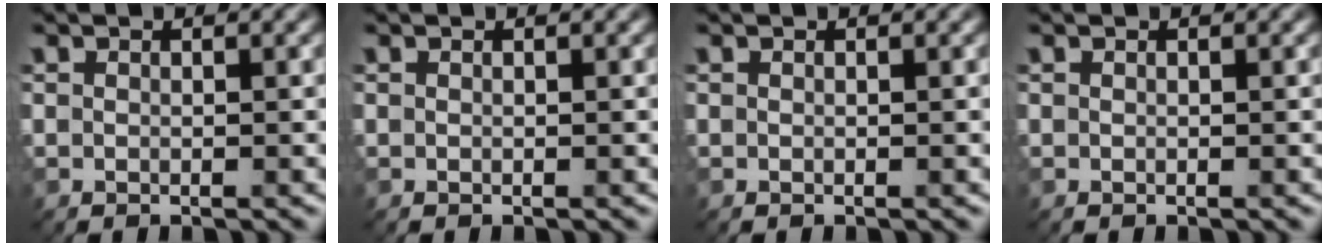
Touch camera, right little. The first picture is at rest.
{"total": 0.0}
{"total": 0.0}
{"total": 0.0}